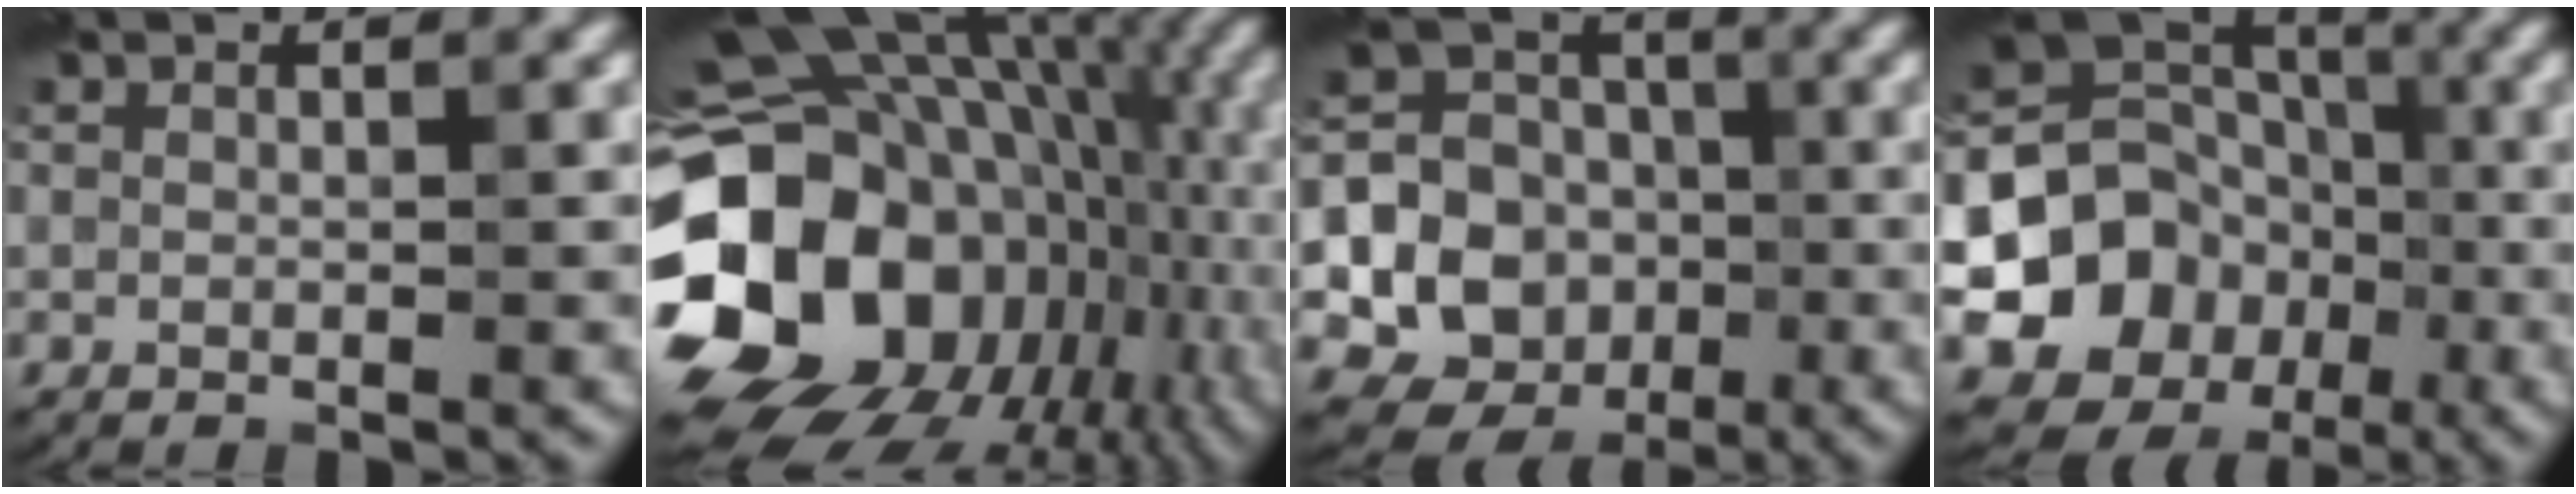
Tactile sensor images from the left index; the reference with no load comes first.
{"total": 19.3, "force": [-1.4, 14.7, 12.4], "torque": [-0.252, -0.015, -0.005]}
{"total": 13.7, "force": [-3.0, 12.8, 4.0], "torque": [-0.099, -0.014, -0.059]}
{"total": 10.9, "force": [-3.0, 9.5, 4.3], "torque": [-0.090, -0.006, -0.057]}